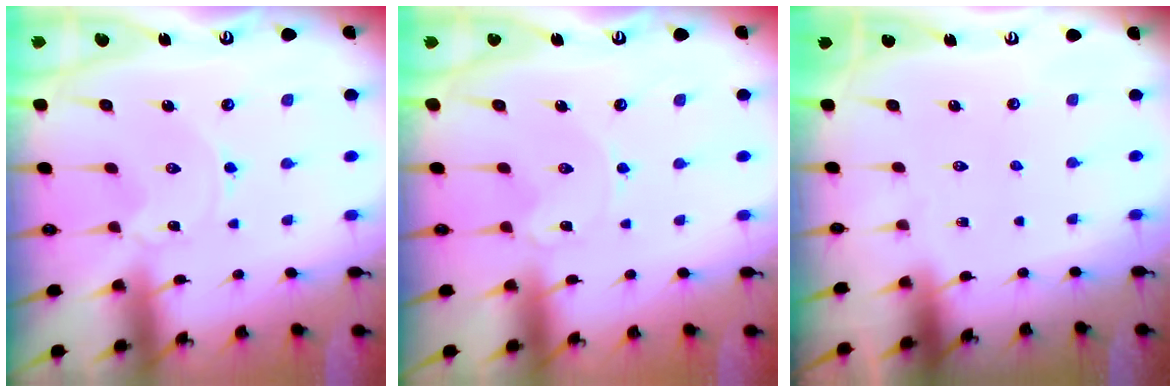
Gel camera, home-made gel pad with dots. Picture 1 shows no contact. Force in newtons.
{"total": 0.7, "press": 0.7, "slide": 0.2}
{"total": 0.0}